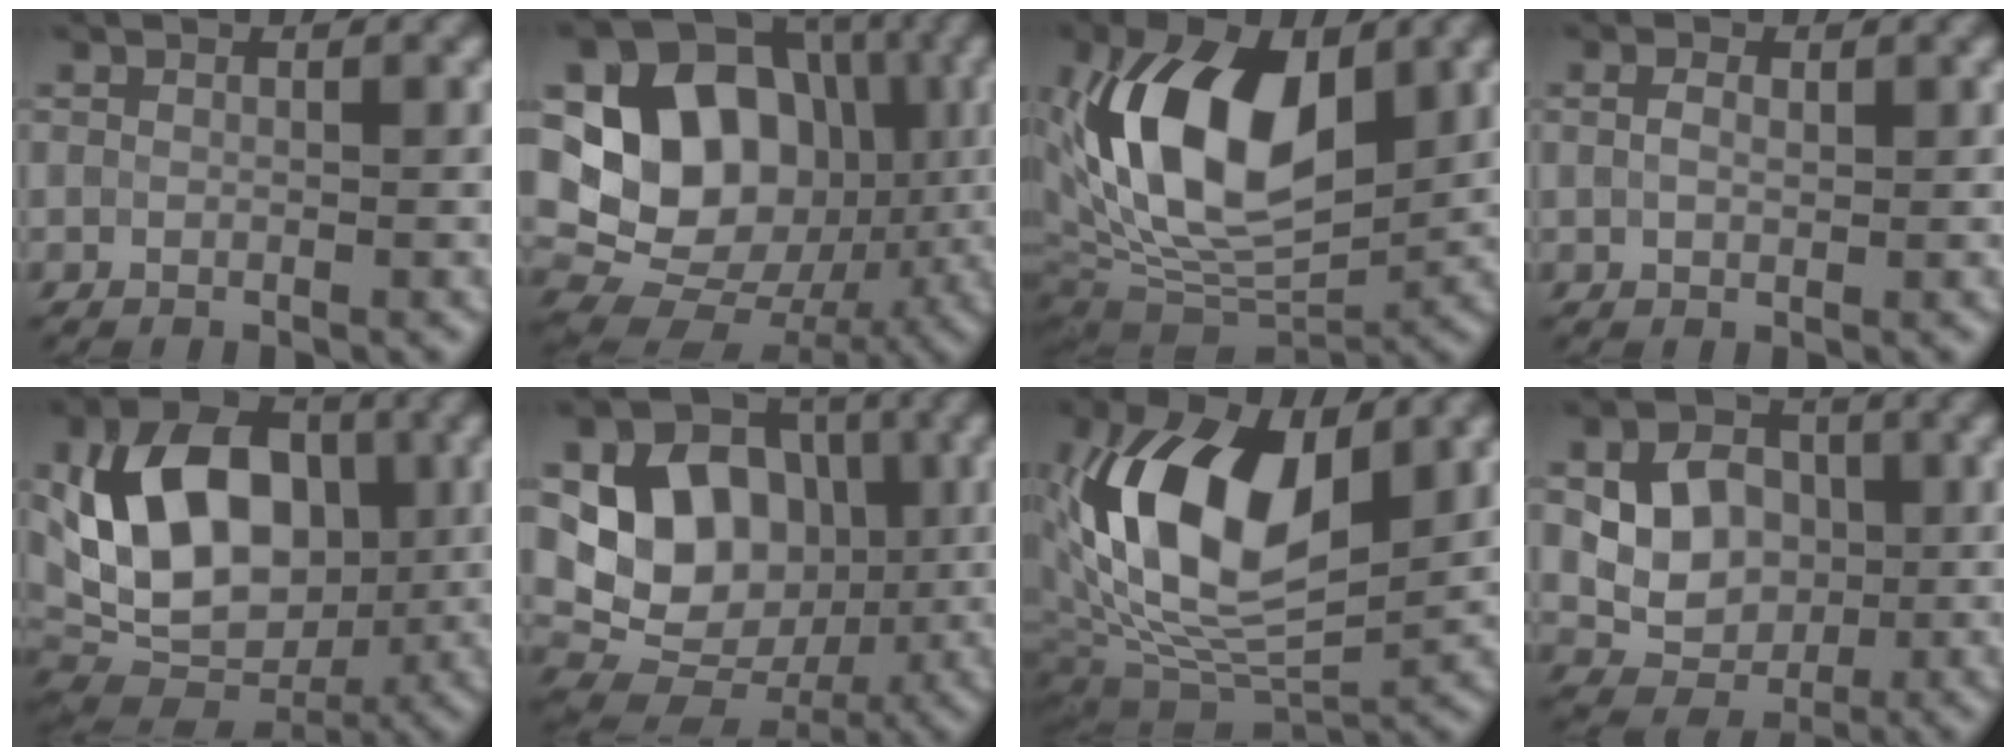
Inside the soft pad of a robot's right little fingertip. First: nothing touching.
{"total": 16.9, "force": [1.8, 13.9, 9.5], "torque": [-0.164, 0.021, 0.021]}
{"total": 13.3, "force": [2.5, 7.7, 10.5], "torque": [-0.178, -0.002, 0.040]}
{"total": 1.4, "force": [0.4, 0.8, 1.1], "torque": [-0.023, 0.007, 0.006]}
{"total": 11.7, "force": [1.2, 8.2, 8.3], "torque": [-0.140, 0.014, 0.016]}
{"total": 11.4, "force": [1.0, 9.4, 6.4], "torque": [-0.107, 0.006, 0.004]}
{"total": 13.5, "force": [2.6, 7.4, 11.0], "torque": [-0.204, 0.000, 0.043]}
{"total": 5.6, "force": [0.5, 4.6, 3.2], "torque": [-0.060, 0.001, 0.009]}